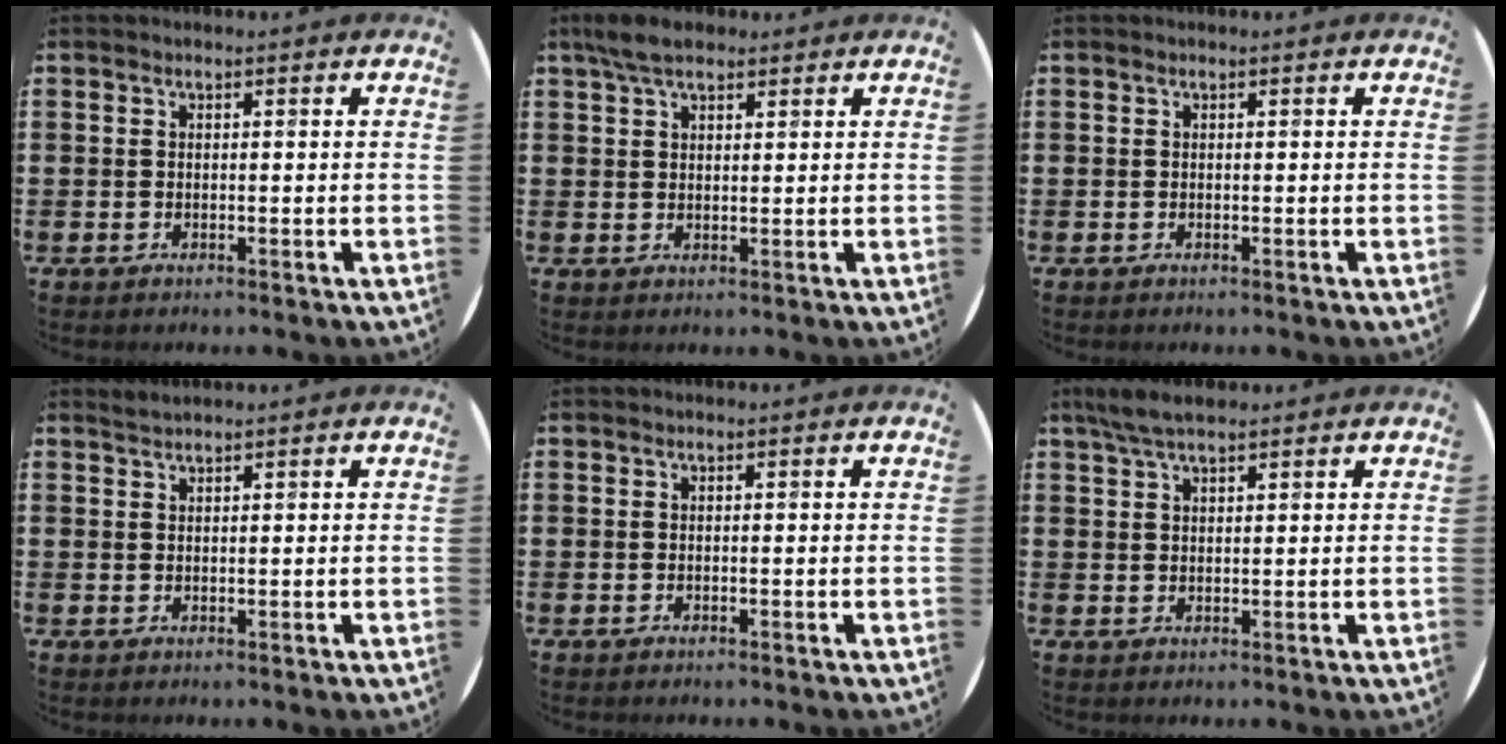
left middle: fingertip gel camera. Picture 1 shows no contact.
{"total": 4.4, "force": [3.3, 1.7, 2.3], "torque": [-0.052, 0.004, 0.062]}
{"total": 0.0}
{"total": 1.0, "force": [1.0, -0.1, 0.0], "torque": [-0.001, -0.002, 0.020]}
{"total": 0.0}
{"total": 3.9, "force": [3.0, 0.9, 2.3], "torque": [-0.050, 0.007, 0.056]}